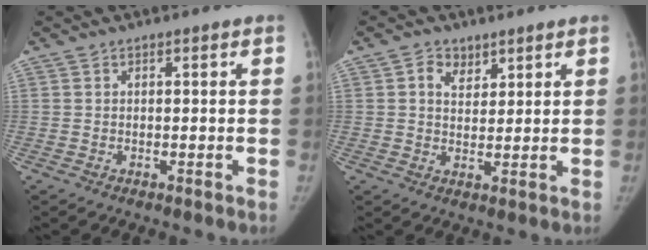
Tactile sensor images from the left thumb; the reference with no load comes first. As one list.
[{"total": 4.2, "force": [2.2, 3.0, 1.9], "torque": [-0.013, -0.012, 0.038]}]